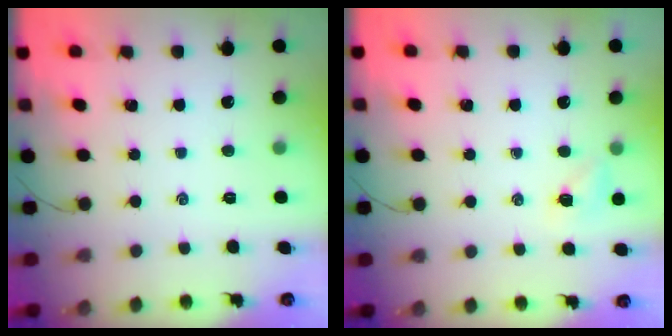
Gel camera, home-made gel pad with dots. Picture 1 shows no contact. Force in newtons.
{"total": 4.8, "press": 4.6, "slide": 1.3}